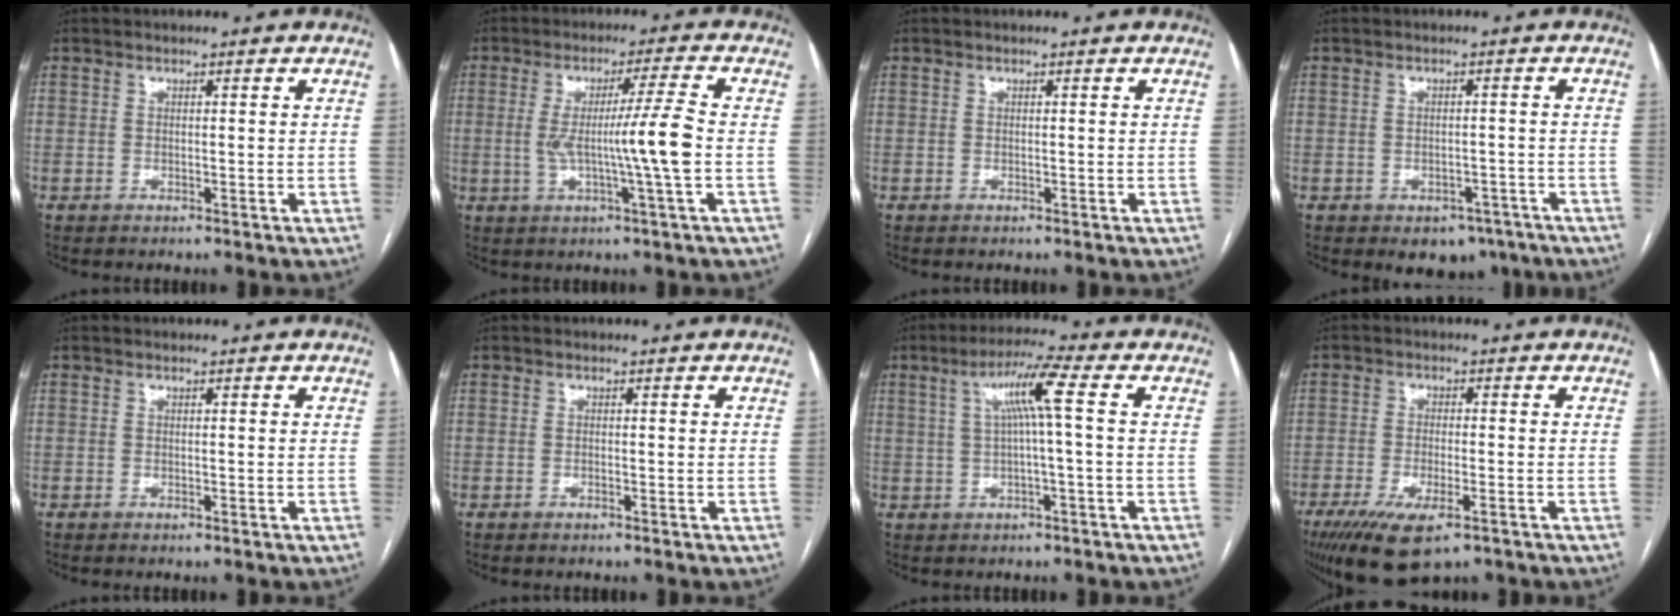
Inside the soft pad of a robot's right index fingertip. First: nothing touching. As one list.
[{"total": 8.8, "force": [-0.8, -1.5, 8.6], "torque": [-0.155, -0.004, -0.011]}, {"total": 0.0}, {"total": 5.1, "force": [-3.4, 3.4, 1.8], "torque": [-0.007, 0.011, -0.037]}, {"total": 0.0}, {"total": 0.0}, {"total": 6.9, "force": [1.3, -0.6, 6.8], "torque": [-0.122, 0.018, 0.026]}, {"total": 10.0, "force": [-6.3, 2.7, 7.3], "torque": [-0.128, -0.022, -0.101]}]